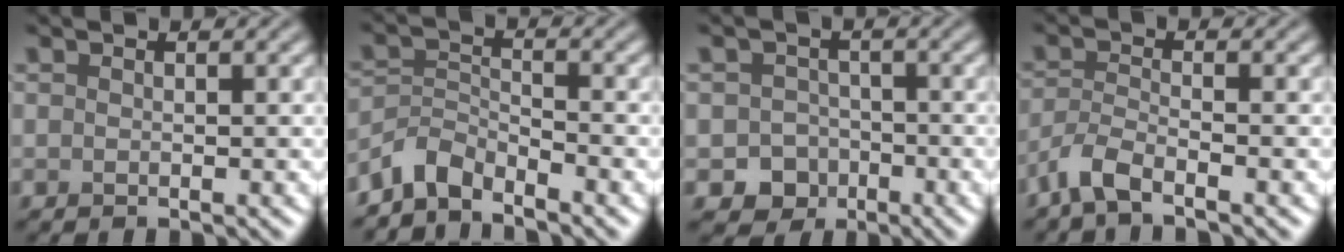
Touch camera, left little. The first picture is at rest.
{"total": 3.2, "force": [-3.0, 0.8, 0.8], "torque": [-0.016, 0.003, -0.074]}
{"total": 3.2, "force": [-1.5, 2.8, 0.8], "torque": [-0.003, -0.001, -0.025]}
{"total": 2.9, "force": [-2.2, 0.5, 1.8], "torque": [-0.041, -0.004, -0.056]}